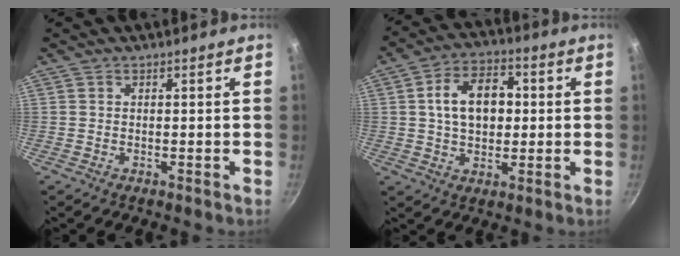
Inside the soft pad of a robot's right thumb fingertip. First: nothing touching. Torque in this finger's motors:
{"motor_torque": [-0.13, 0.41, 0.27, 0.07, 0.30]}